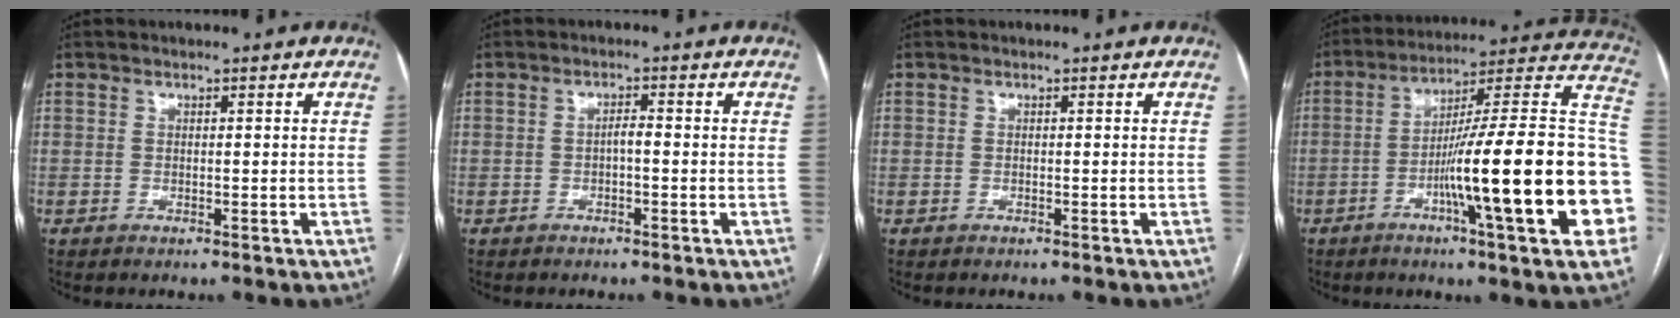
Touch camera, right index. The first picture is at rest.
{"total": 1.5, "force": [-0.4, 0.4, 1.4], "torque": [-0.022, 0.004, -0.008]}
{"total": 0.0}
{"total": 26.9, "force": [-6.3, 1.3, 26.1], "torque": [-0.283, 0.010, -0.102]}